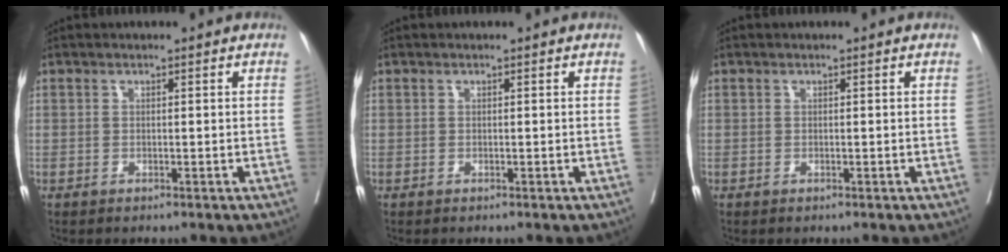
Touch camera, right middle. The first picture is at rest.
{"total": 0.0}
{"total": 0.0}